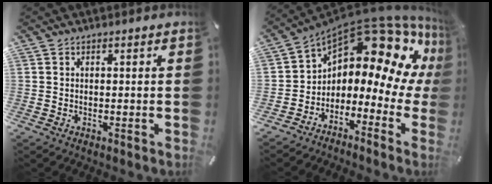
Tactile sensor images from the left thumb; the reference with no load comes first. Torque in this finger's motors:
{"motor_torque": [0.34, 2.01, 1.33, 0.84, 0.20]}